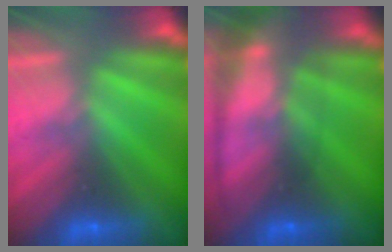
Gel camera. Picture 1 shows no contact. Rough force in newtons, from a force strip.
{"total": 5.8}